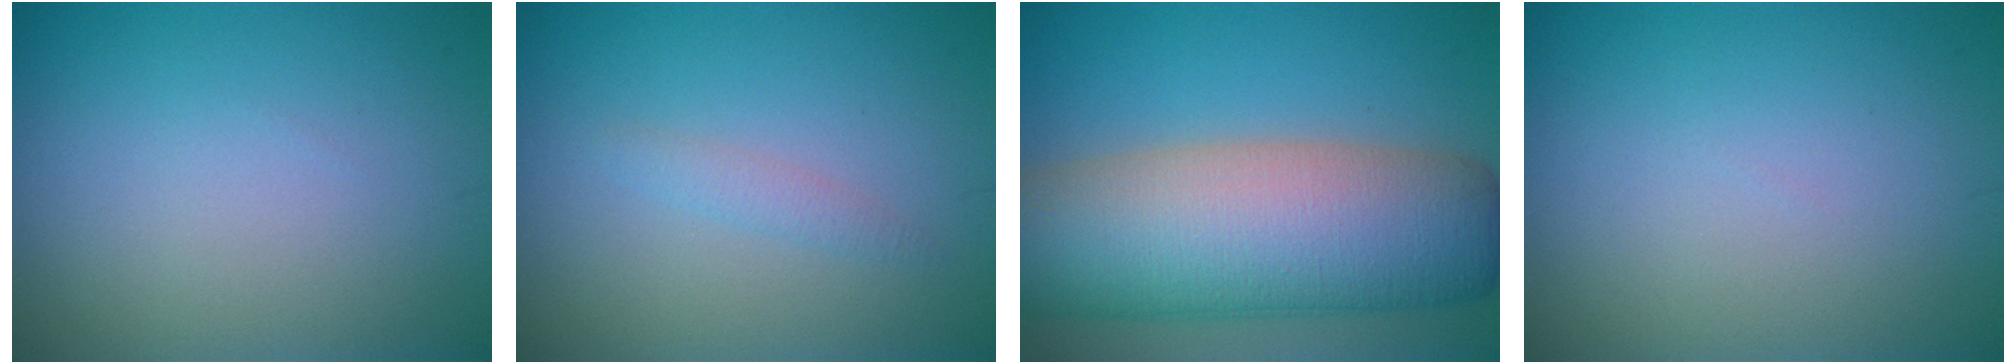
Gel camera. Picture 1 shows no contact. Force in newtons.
{"total": 1.0, "press": 1.0, "slide": 0.1}
{"total": 14.1, "press": 14.1, "slide": 0.4}
{"total": 0.0}